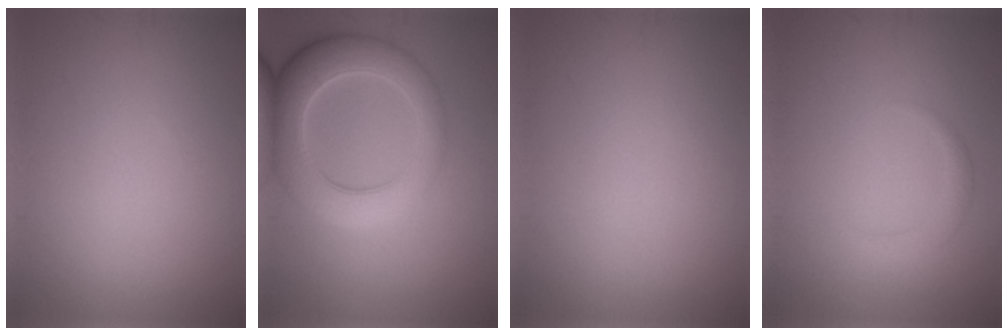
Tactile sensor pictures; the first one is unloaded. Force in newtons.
{"total": 7.4, "press": 7.4, "slide": 0.3}
{"total": 0.0}
{"total": 1.6, "press": 1.6, "slide": 0.1}